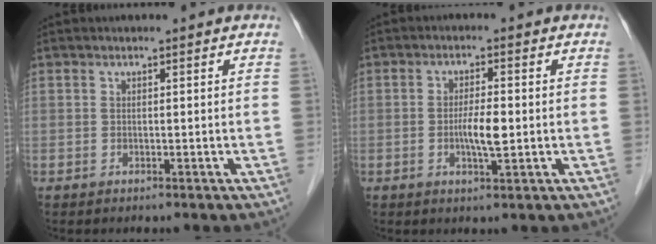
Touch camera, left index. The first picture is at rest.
{"total": 4.0, "force": [-0.6, 0.7, 3.9], "torque": [-0.074, -0.003, -0.010]}